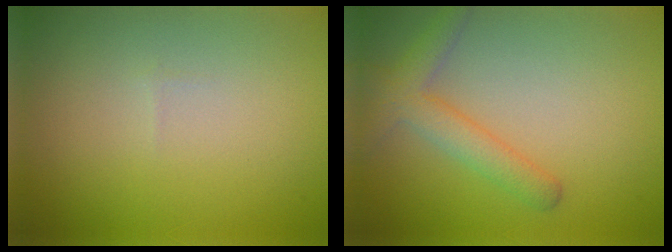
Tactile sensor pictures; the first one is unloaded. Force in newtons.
{"total": 3.2, "press": 3.2, "slide": 0.2}